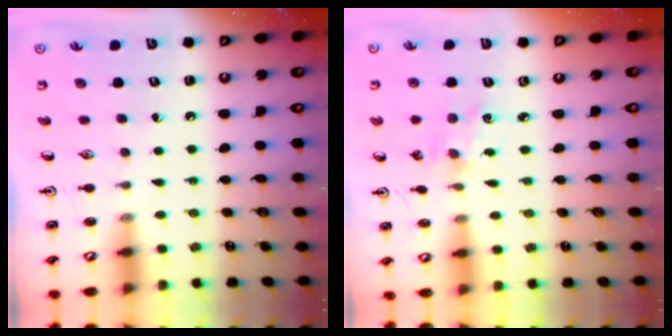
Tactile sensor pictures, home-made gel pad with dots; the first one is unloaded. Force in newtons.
{"total": 2.6, "press": 2.5, "slide": 0.5}